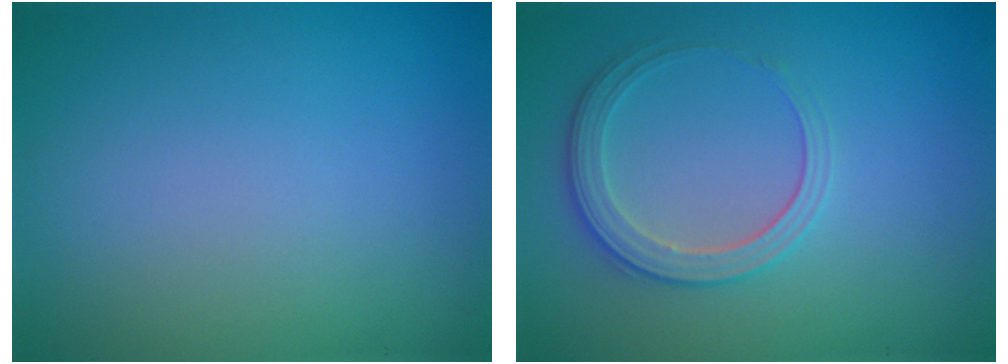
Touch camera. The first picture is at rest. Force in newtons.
{"total": 2.7, "press": 2.5, "slide": 1.2}